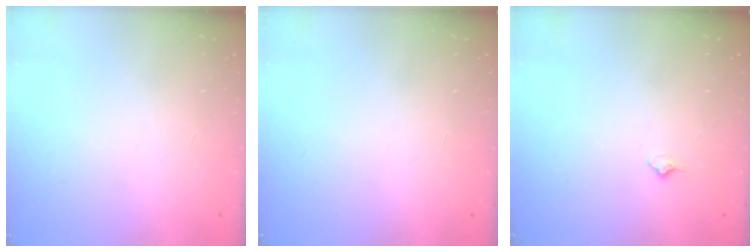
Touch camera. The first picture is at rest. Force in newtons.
{"total": 0.0}
{"total": 3.9, "press": 3.8, "slide": 0.6}